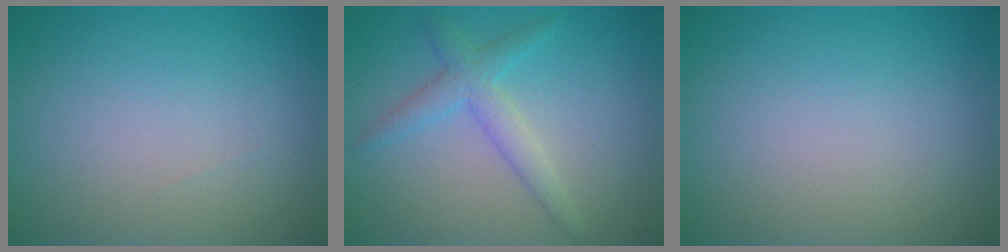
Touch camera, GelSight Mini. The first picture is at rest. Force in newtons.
{"total": 2.9, "press": 2.9, "slide": 0.1}
{"total": 0.0}